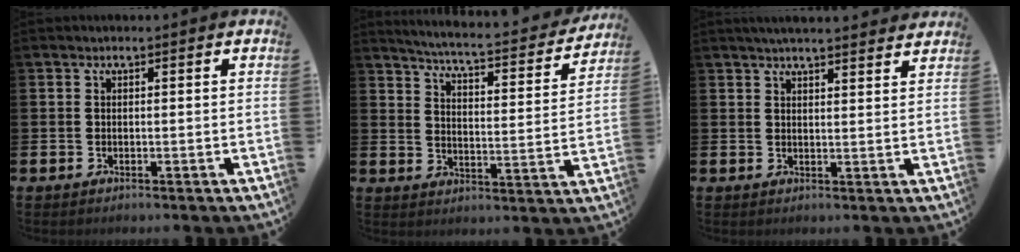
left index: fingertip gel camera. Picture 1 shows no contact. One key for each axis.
{"total": 4.7, "fx": 4.4, "fy": 0.1, "fz": 1.4, "tx": -0.046, "ty": -0.045, "tz": 0.067}
{"total": 3.9, "fx": 3.8, "fy": 0.0, "fz": 0.9, "tx": -0.023, "ty": -0.015, "tz": 0.070}